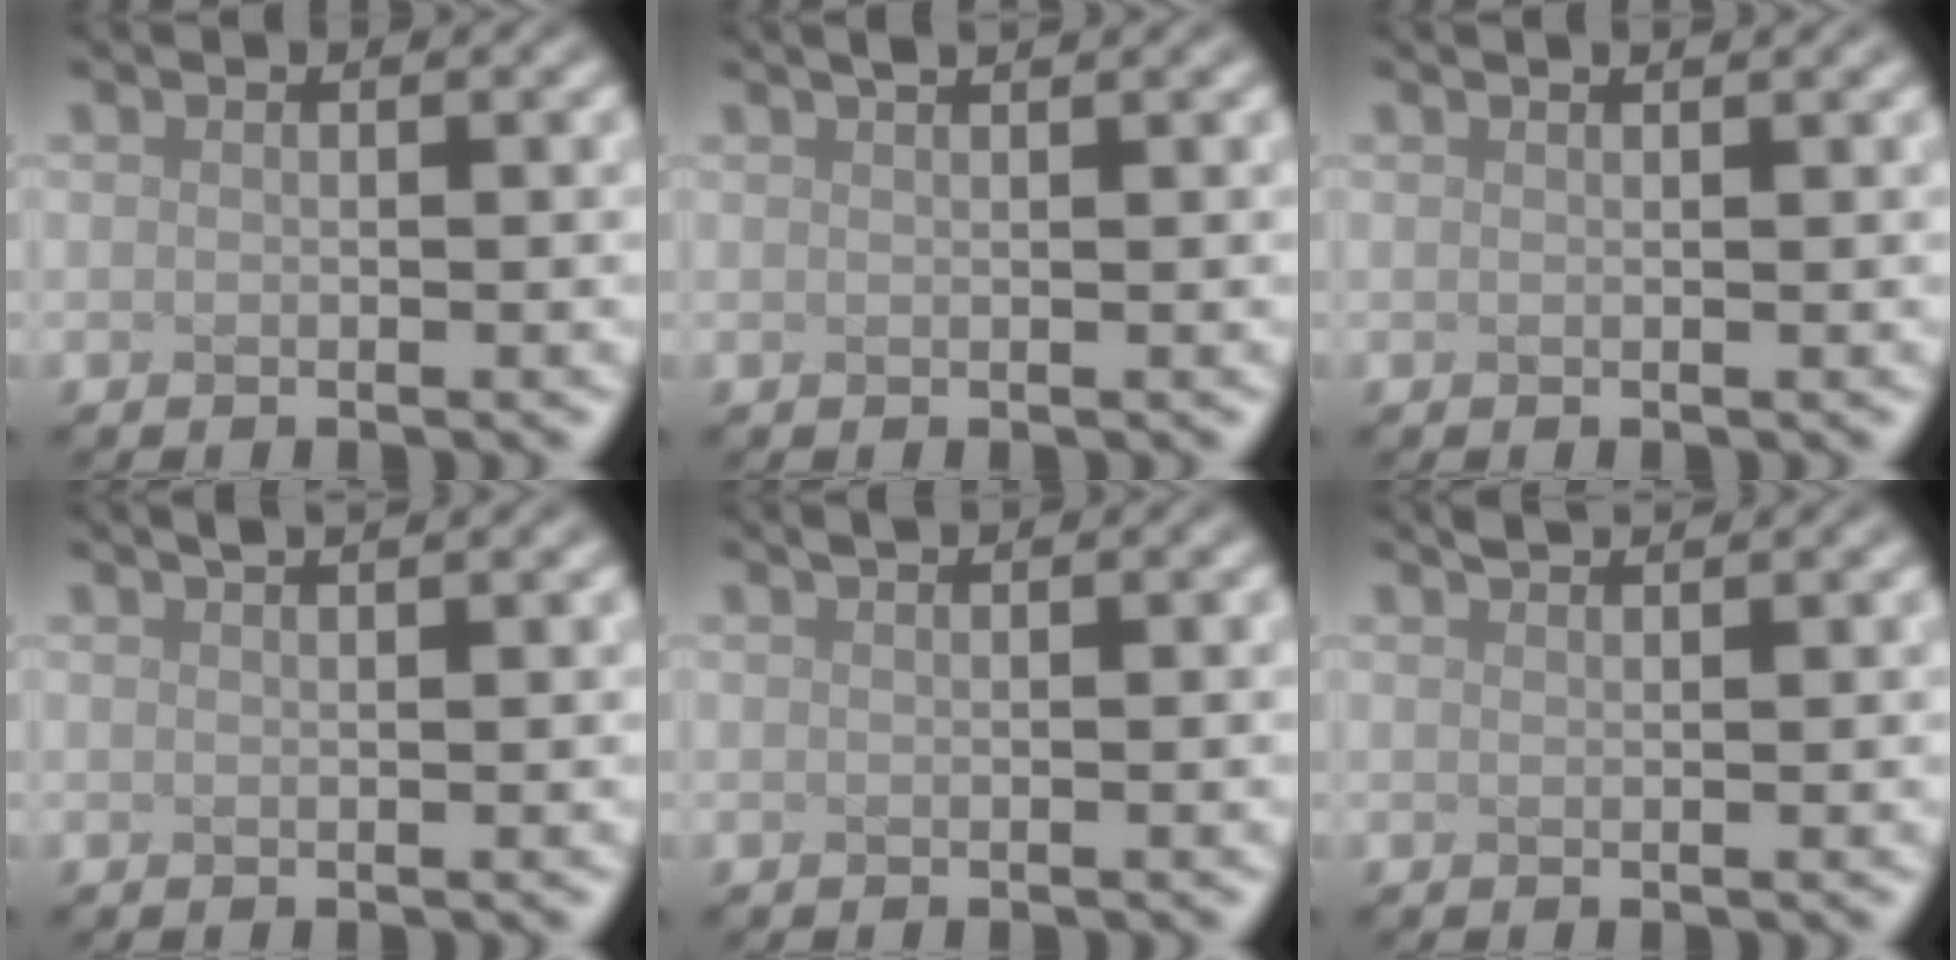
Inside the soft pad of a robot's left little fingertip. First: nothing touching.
{"total": 2.9, "force": [2.0, 1.1, 1.8], "torque": [-0.004, 0.022, -0.006]}
{"total": 1.7, "force": [1.2, 0.7, 1.0], "torque": [-0.001, 0.012, -0.007]}
{"total": 3.9, "force": [2.7, 1.4, 2.3], "torque": [-0.008, 0.031, 0.005]}
{"total": 1.2, "force": [1.0, 0.2, 0.6], "torque": [-0.006, 0.005, 0.002]}
{"total": 2.2, "force": [2.0, 0.4, 1.0], "torque": [-0.002, 0.014, 0.009]}